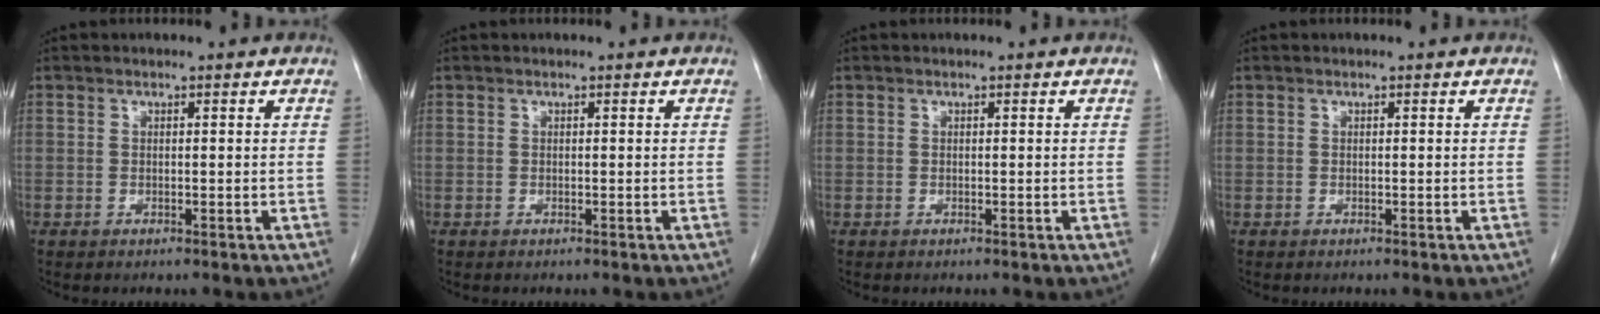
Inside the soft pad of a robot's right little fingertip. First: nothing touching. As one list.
[{"total": 0.0}, {"total": 0.0}, {"total": 0.0}]